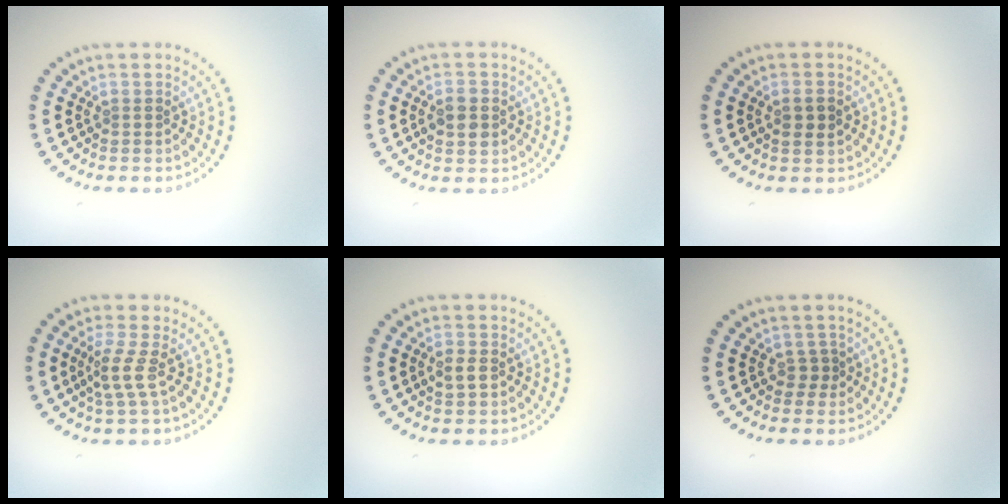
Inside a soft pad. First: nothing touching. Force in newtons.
{"total": 2.7, "press": 2.7, "slide": 0.1}
{"total": 1.8, "press": 1.8, "slide": 0.2}
{"total": 2.2, "press": 1.6, "slide": 1.6}
{"total": 1.3, "press": 1.3, "slide": 0.1}
{"total": 0.9, "press": 0.7, "slide": 0.5}